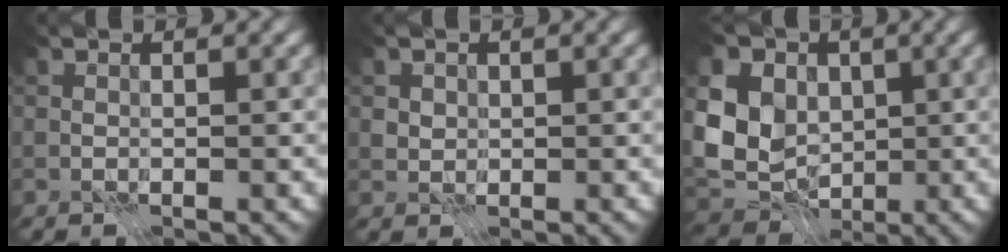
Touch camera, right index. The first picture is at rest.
{"total": 1.2, "force": [0.3, 1.1, 0.3], "torque": [-0.010, -0.007, 0.011]}
{"total": 10.9, "force": [1.5, 9.0, 6.0], "torque": [-0.131, 0.016, 0.006]}